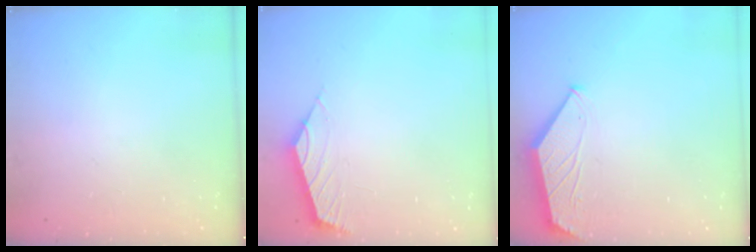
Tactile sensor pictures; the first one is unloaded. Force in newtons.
{"total": 2.1, "press": 2.1, "slide": 0.5}
{"total": 1.6, "press": 1.6, "slide": 0.4}